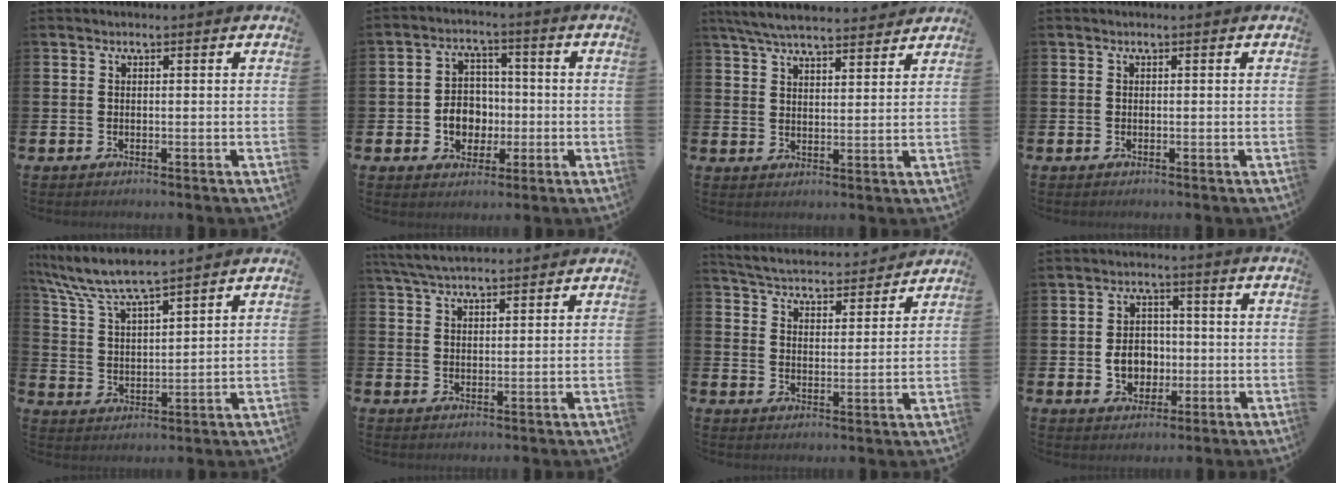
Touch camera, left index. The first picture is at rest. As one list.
[{"total": 5.5, "force": [-1.0, 4.8, 2.5], "torque": [-0.038, 0.005, -0.025]}, {"total": 6.1, "force": [5.9, 0.9, 1.5], "torque": [-0.044, -0.028, 0.106]}, {"total": 0.0}, {"total": 7.3, "force": [6.9, 0.5, 2.3], "torque": [-0.076, -0.039, 0.121]}, {"total": 4.7, "force": [4.4, 0.8, 1.4], "torque": [-0.045, -0.011, 0.083]}, {"total": 4.9, "force": [4.8, 0.8, 0.4], "torque": [-0.035, -0.039, 0.083]}, {"total": 5.2, "force": [-0.7, 4.3, 2.8], "torque": [-0.034, 0.000, -0.022]}]